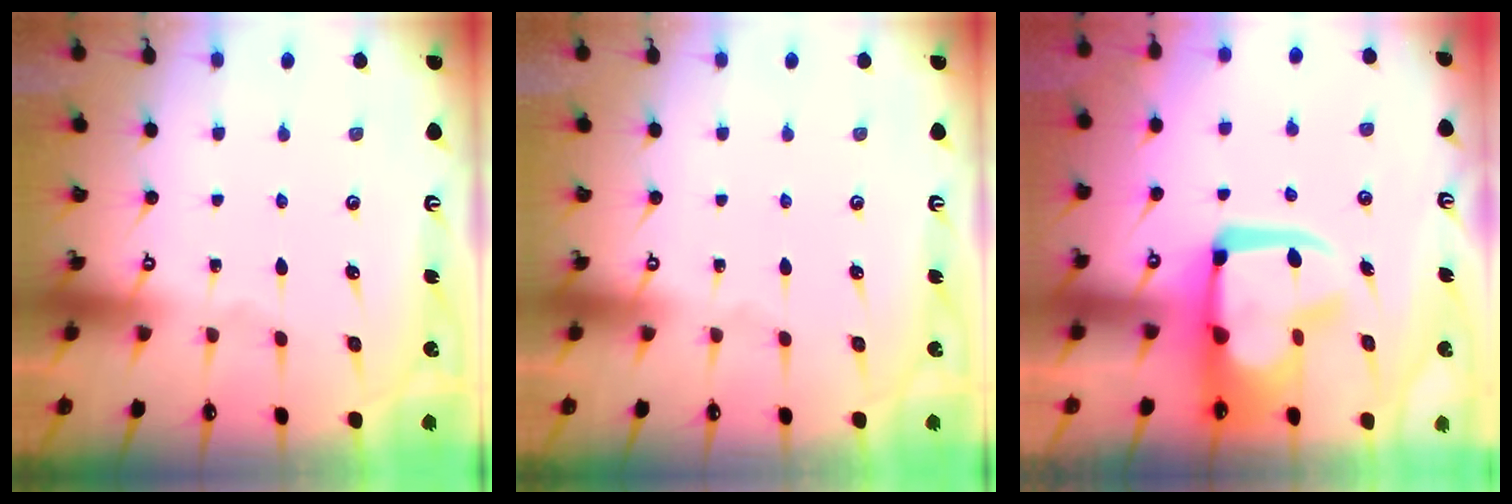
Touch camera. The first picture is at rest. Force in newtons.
{"total": 0.0}
{"total": 15.7, "press": 15.6, "slide": 1.5}